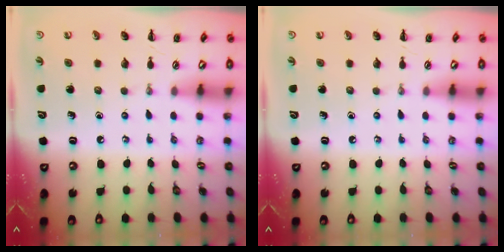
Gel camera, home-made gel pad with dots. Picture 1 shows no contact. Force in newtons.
{"total": 0.0}